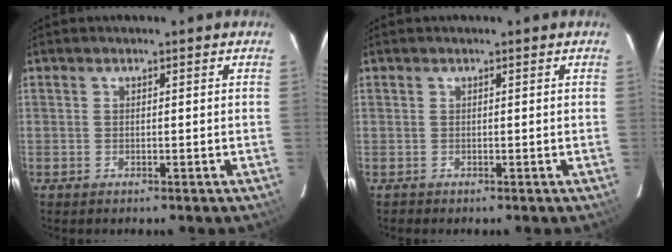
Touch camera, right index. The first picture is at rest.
{"total": 0.6, "force": [-0.1, 0.6, -0.3], "torque": [0.005, 0.003, 0.000]}